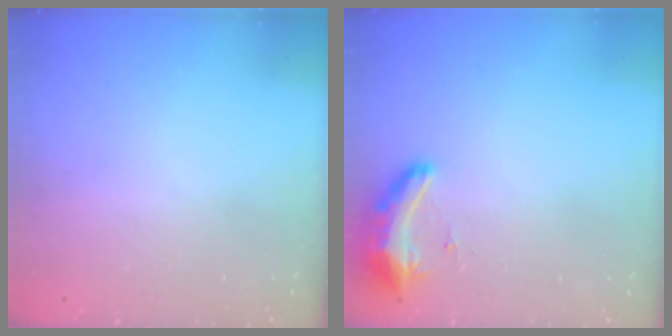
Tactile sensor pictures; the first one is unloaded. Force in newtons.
{"total": 19.6, "press": 11.8, "slide": 15.6}